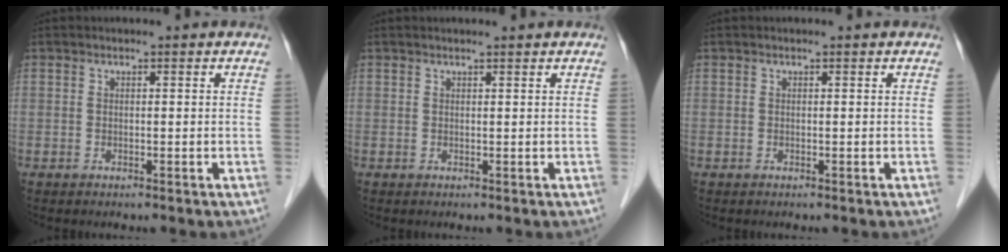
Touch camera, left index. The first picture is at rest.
{"total": 1.2, "force": [1.1, -0.2, 0.4], "torque": [-0.009, 0.006, 0.021]}
{"total": 0.0}